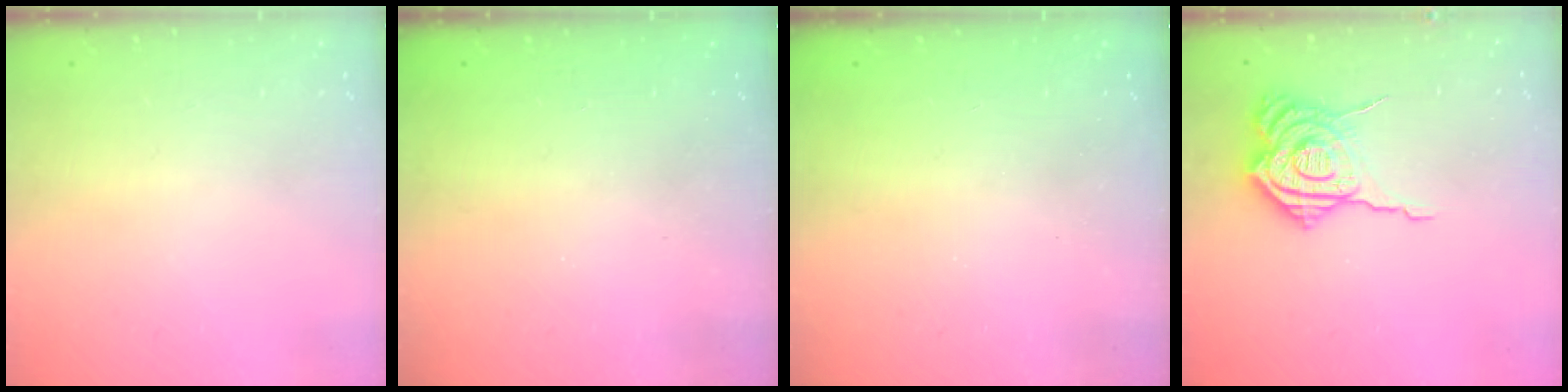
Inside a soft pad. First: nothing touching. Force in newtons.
{"total": 2.3, "press": 2.2, "slide": 0.8}
{"total": 2.3, "press": 2.1, "slide": 0.8}
{"total": 16.1, "press": 16.0, "slide": 1.7}